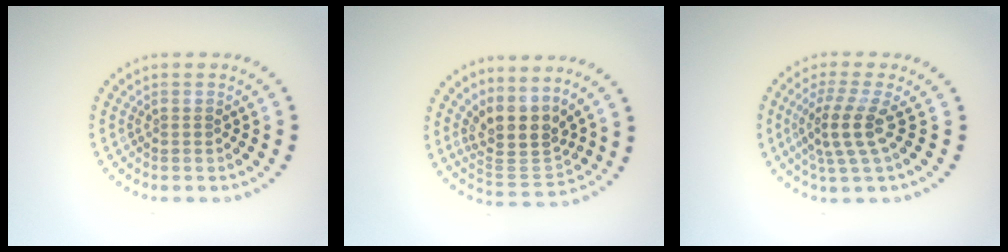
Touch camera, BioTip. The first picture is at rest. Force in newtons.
{"total": 4.1, "press": 3.4, "slide": 2.4}
{"total": 3.5, "press": 2.6, "slide": 2.3}